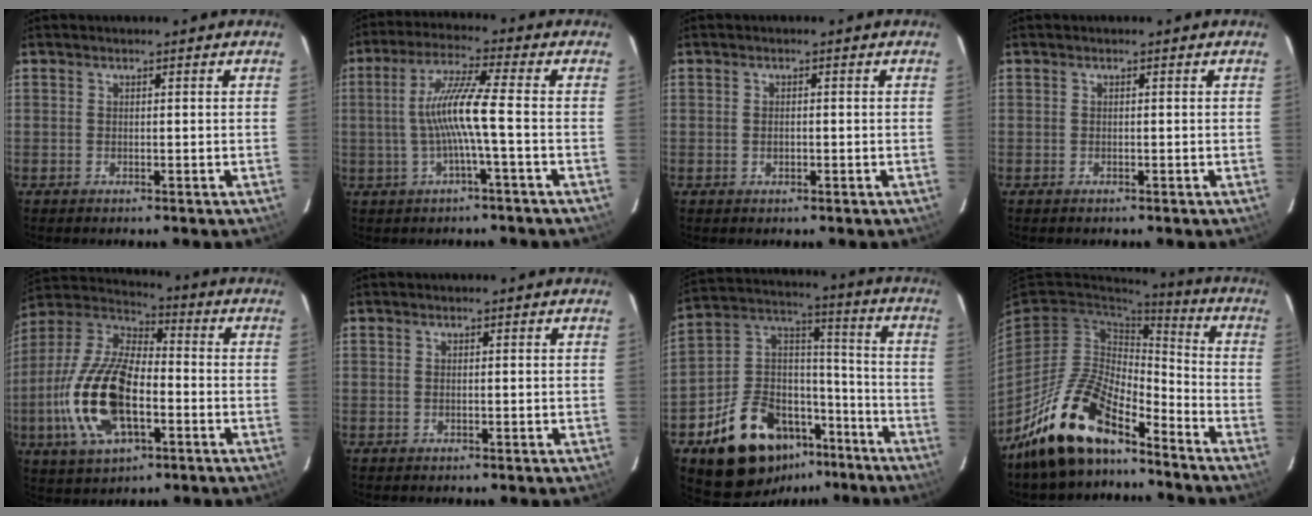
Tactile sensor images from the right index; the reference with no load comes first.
{"total": 8.7, "force": [-1.4, -0.9, 8.5], "torque": [-0.171, 0.005, -0.022]}
{"total": 1.0, "force": [-0.2, 0.6, 0.7], "torque": [-0.013, 0.002, -0.004]}
{"total": 0.0}
{"total": 19.1, "force": [-5.0, 8.8, 16.1], "torque": [-0.349, -0.007, -0.097]}
{"total": 0.0}
{"total": 20.3, "force": [-12.1, 12.8, 10.0], "torque": [-0.209, 0.060, -0.176]}
{"total": 16.9, "force": [-12.9, 6.1, 9.1], "torque": [-0.186, 0.001, -0.238]}